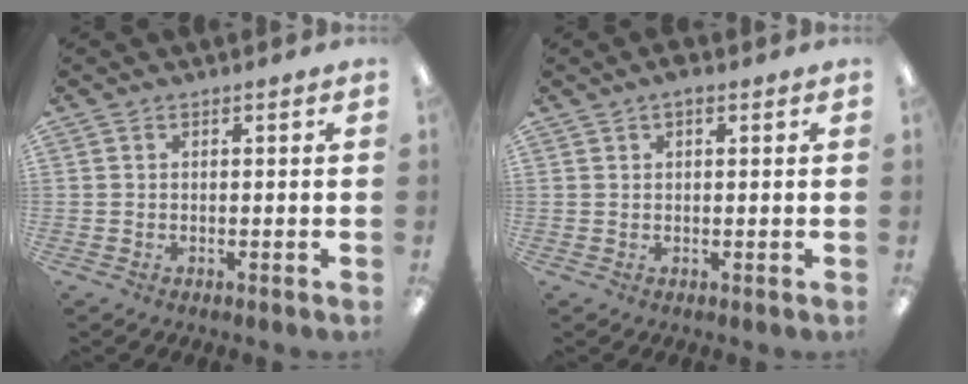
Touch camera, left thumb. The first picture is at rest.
{"total": 1.8, "force": [1.0, 0.7, 1.3], "torque": [-0.026, 0.002, 0.018]}